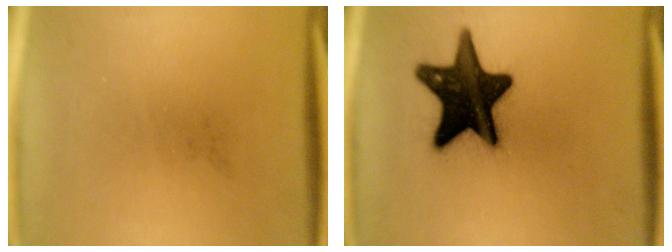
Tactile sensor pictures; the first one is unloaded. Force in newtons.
{"total": 17.7}